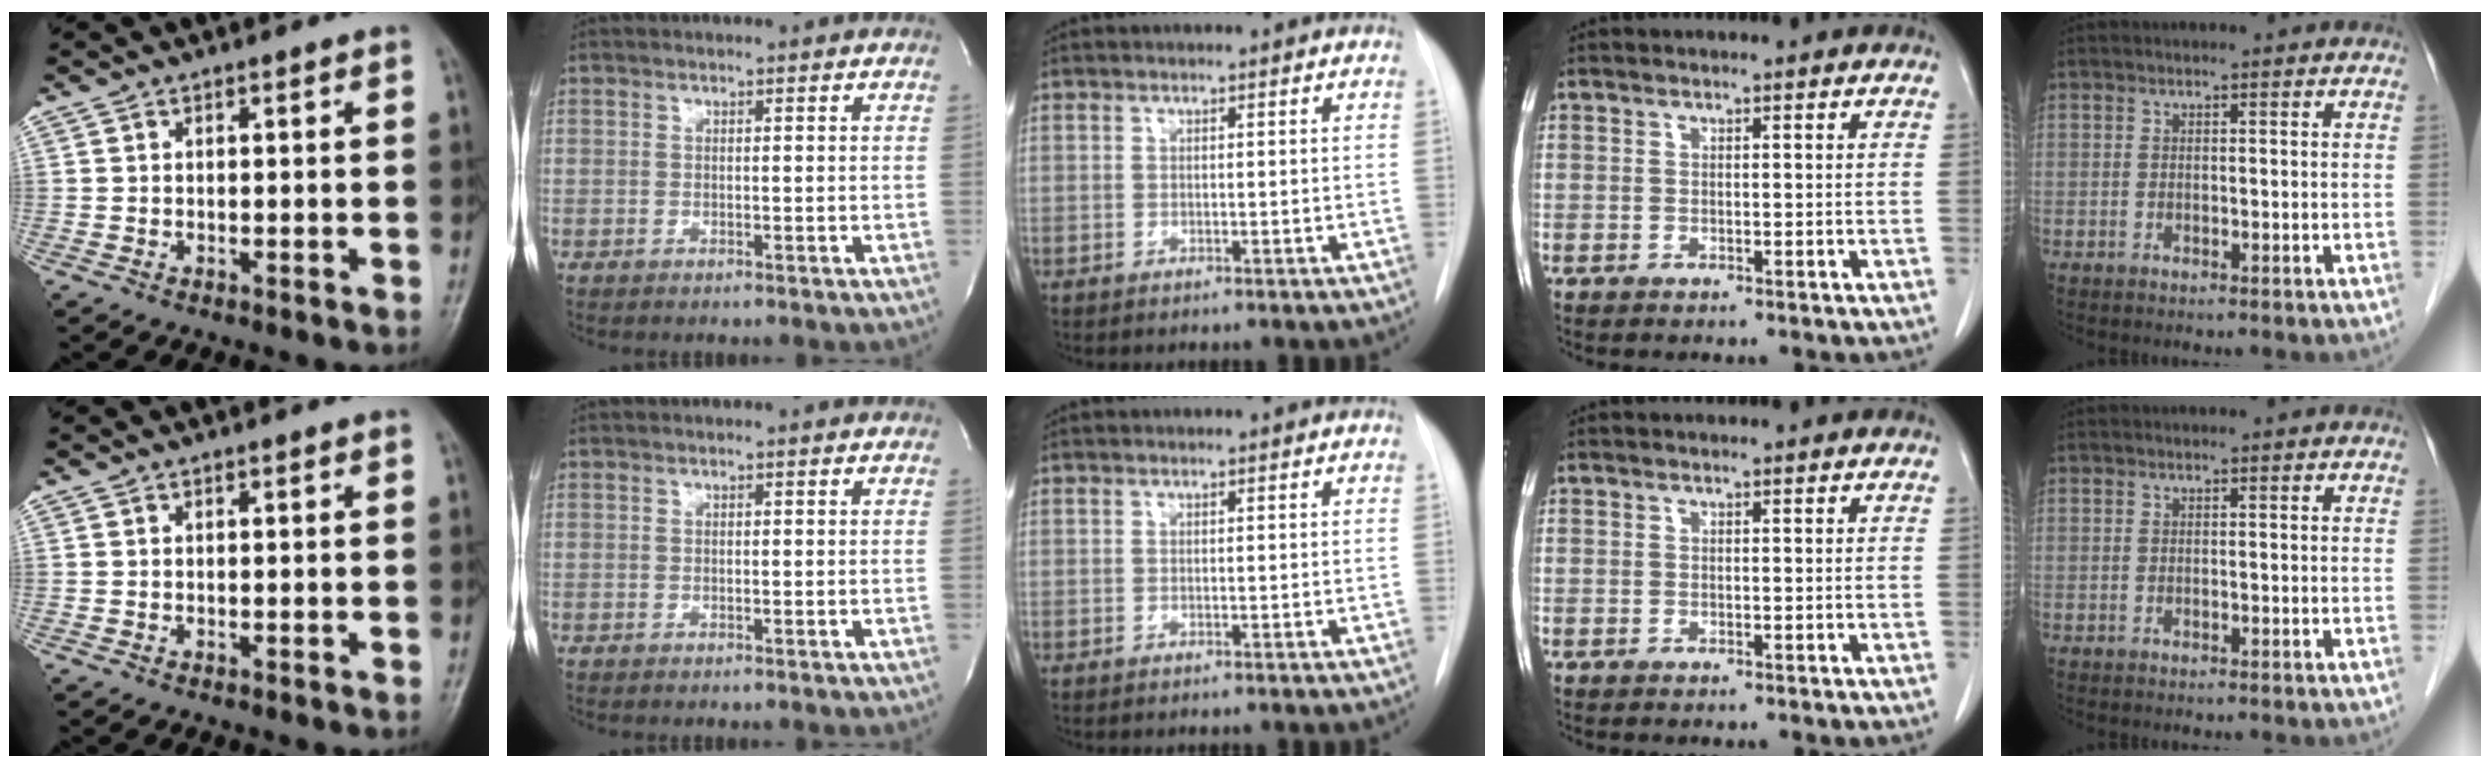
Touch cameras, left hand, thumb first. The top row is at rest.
{}